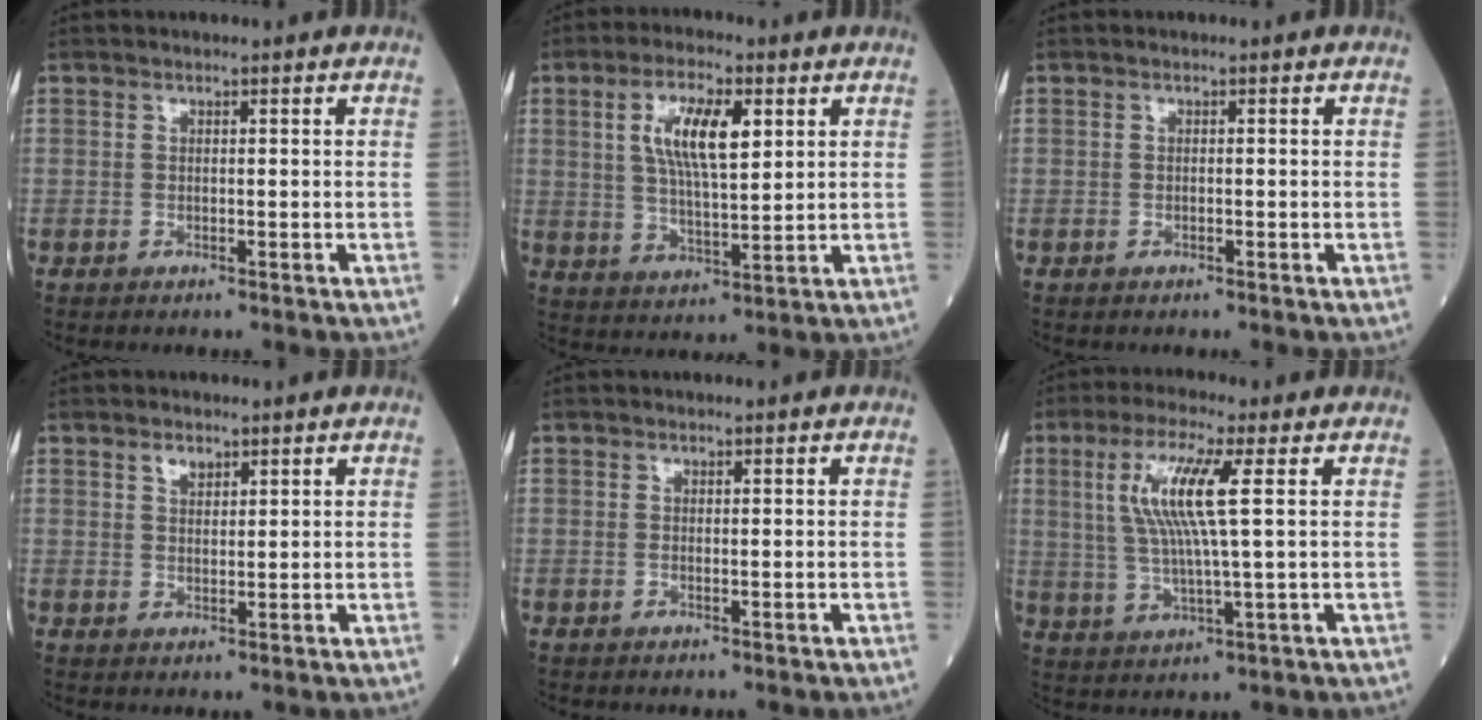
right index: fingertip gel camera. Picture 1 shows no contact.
{"total": 9.6, "force": [3.1, 2.7, 8.7], "torque": [-0.169, 0.007, 0.059]}
{"total": 0.0}
{"total": 2.0, "force": [1.3, 1.0, 1.1], "torque": [-0.019, 0.002, 0.025]}
{"total": 0.0}
{"total": 9.6, "force": [2.4, 0.2, 9.3], "torque": [-0.200, 0.007, 0.046]}